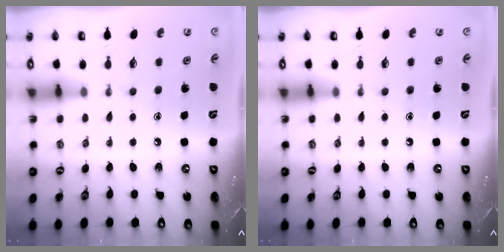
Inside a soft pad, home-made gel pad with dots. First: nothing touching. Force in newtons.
{"total": 0.0}